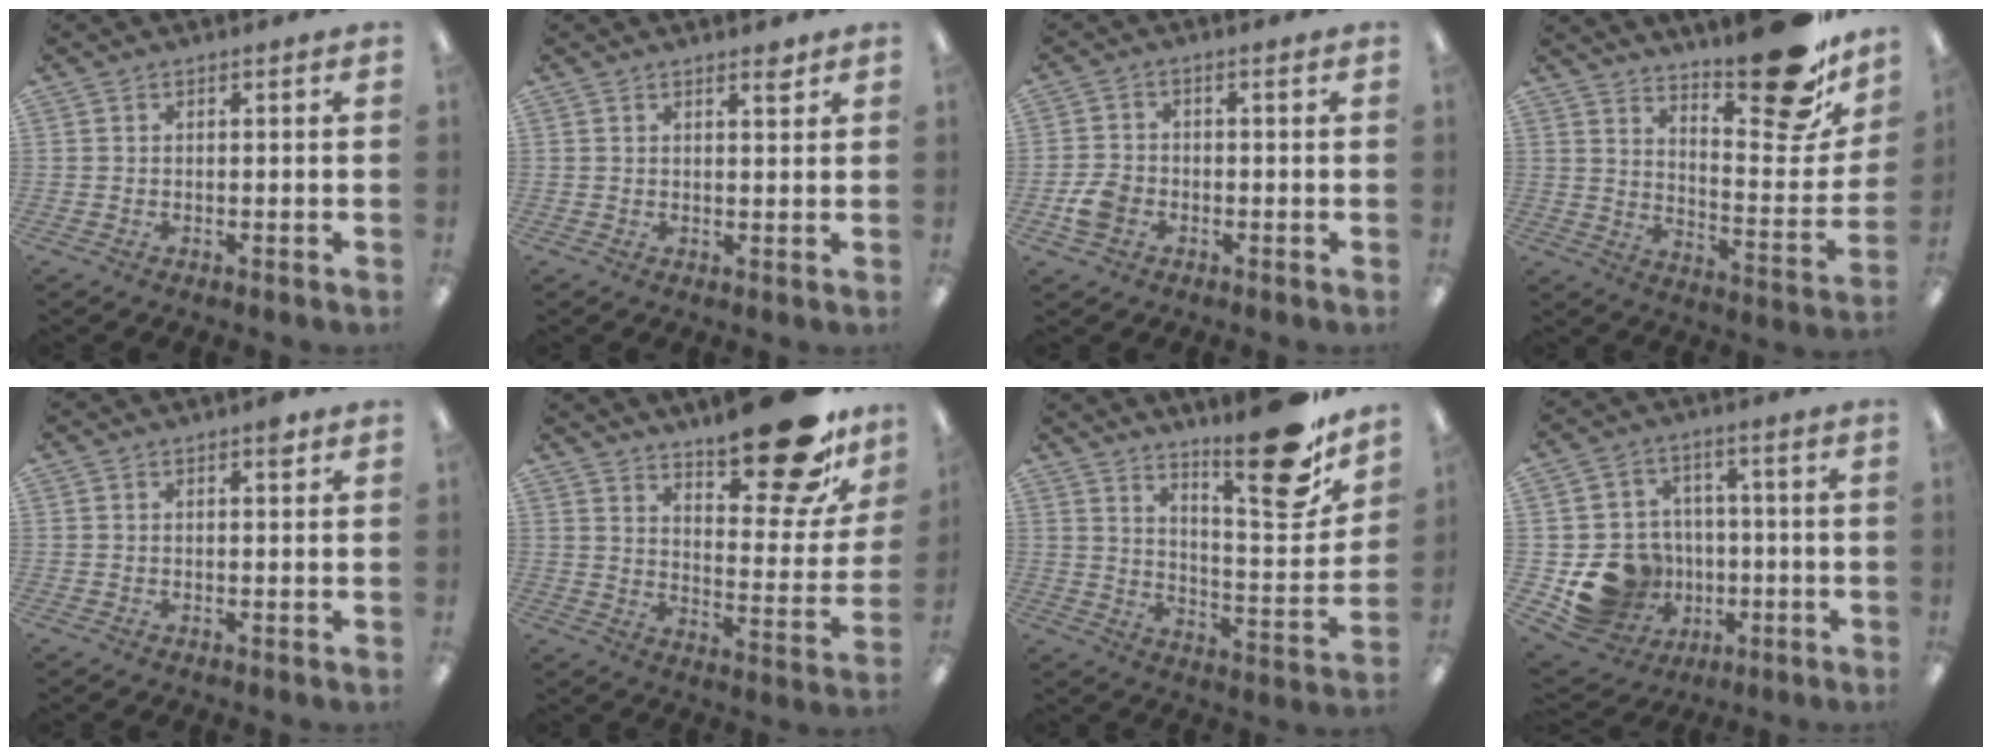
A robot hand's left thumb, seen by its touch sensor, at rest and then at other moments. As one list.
[{"total": 2.3, "force": [1.8, 0.5, 1.2], "torque": [-0.011, -0.007, 0.029]}, {"total": 4.9, "force": [-1.8, 3.7, 2.6], "torque": [-0.054, 0.007, -0.033]}, {"total": 19.6, "force": [15.5, 5.9, 10.5], "torque": [-0.118, -0.131, 0.252]}, {"total": 2.2, "force": [1.2, 0.7, 1.7], "torque": [-0.020, -0.003, 0.017]}, {"total": 23.0, "force": [16.6, 7.8, 13.8], "torque": [-0.174, -0.115, 0.268]}, {"total": 18.9, "force": [14.4, 4.9, 11.3], "torque": [-0.146, -0.114, 0.228]}, {"total": 13.8, "force": [-3.6, 12.5, 4.7], "torque": [-0.101, 0.022, -0.042]}]